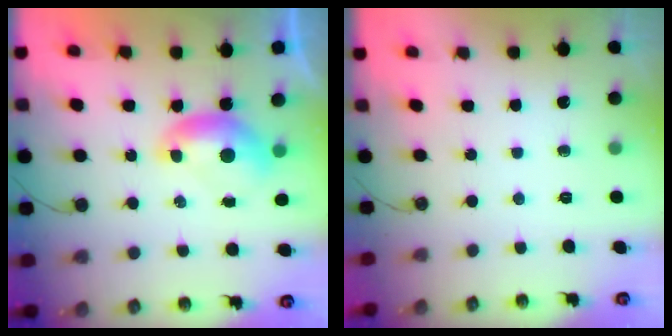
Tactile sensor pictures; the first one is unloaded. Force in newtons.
{"total": 0.0}